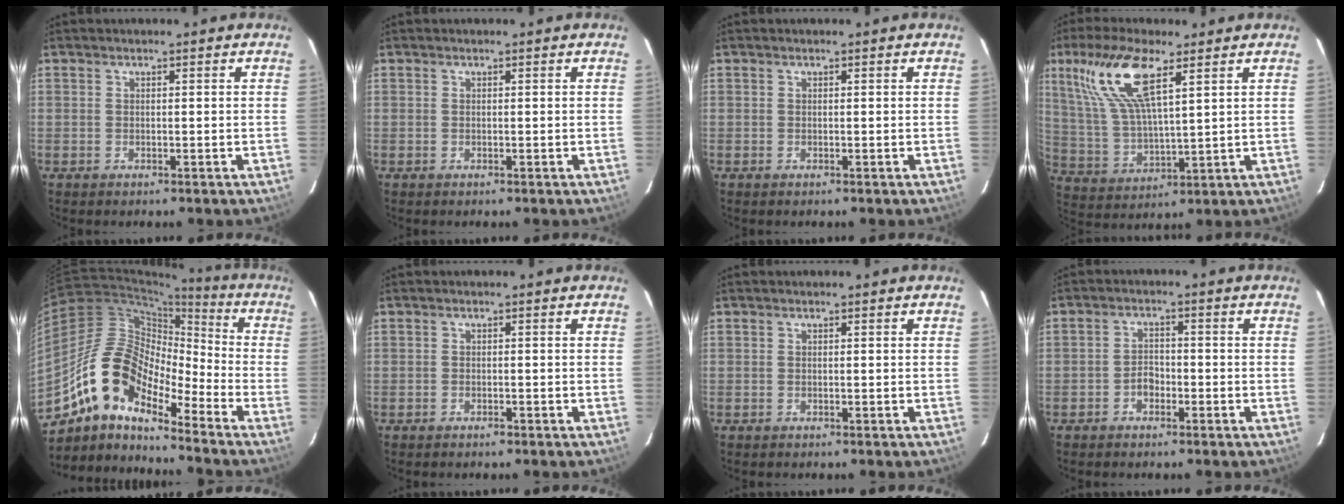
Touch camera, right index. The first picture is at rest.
{"total": 0.0}
{"total": 0.0}
{"total": 14.2, "force": [7.5, 3.9, 11.4], "torque": [-0.232, 0.013, 0.157]}
{"total": 14.4, "force": [-10.7, 5.6, 7.8], "torque": [-0.125, 0.009, -0.217]}
{"total": 0.8, "force": [-0.7, 0.4, 0.3], "torque": [-0.007, 0.002, -0.013]}
{"total": 0.0}
{"total": 2.7, "force": [-1.6, 1.9, 1.1], "torque": [-0.023, 0.009, -0.027]}